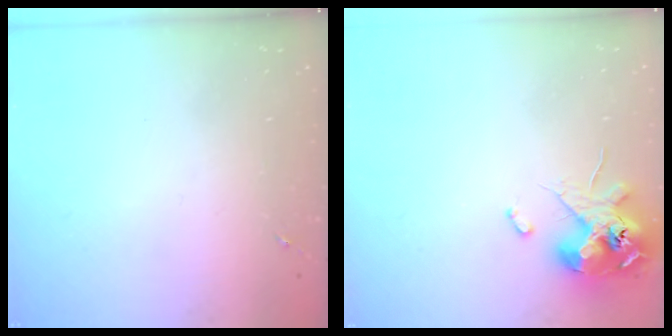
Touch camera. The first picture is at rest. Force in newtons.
{"total": 12.1, "press": 11.9, "slide": 2.2}